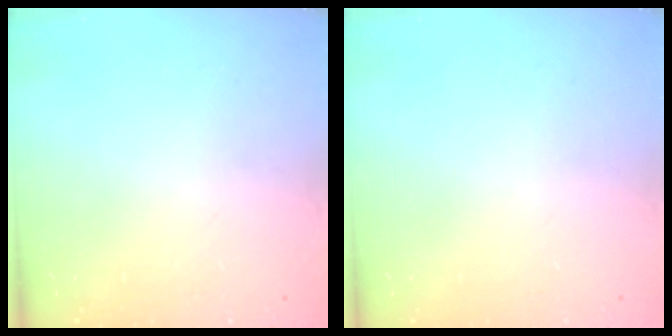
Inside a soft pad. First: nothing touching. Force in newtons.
{"total": 0.0}